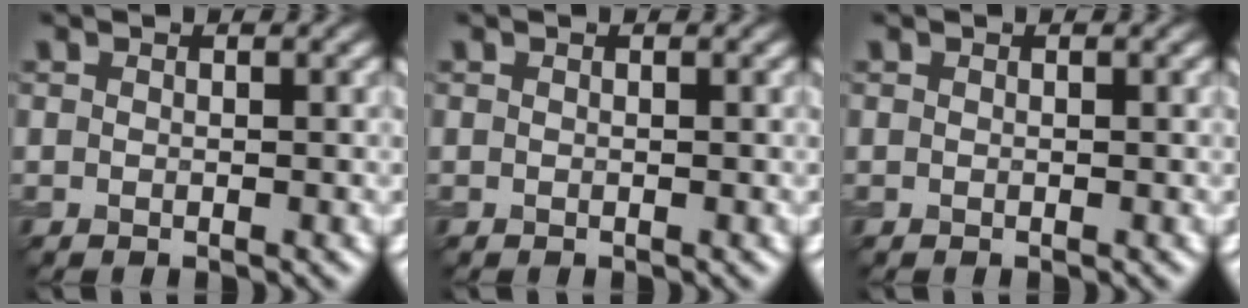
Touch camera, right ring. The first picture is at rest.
{"total": 0.0}
{"total": 0.0}